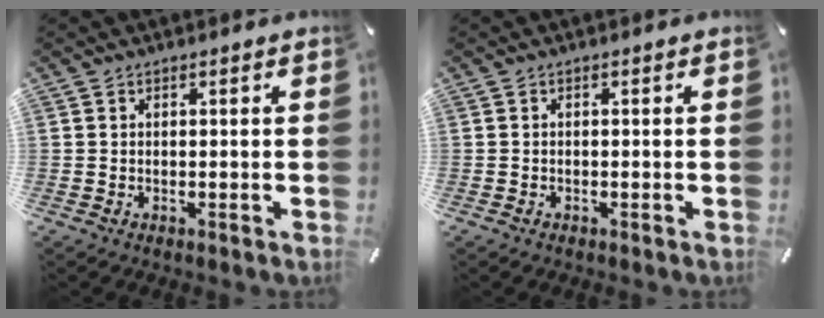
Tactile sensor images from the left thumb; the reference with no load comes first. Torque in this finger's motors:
{"motor_torque": [0.63, 0.98, 0.07, 0.09, 0.05]}